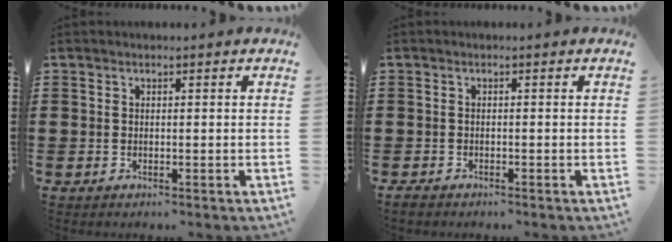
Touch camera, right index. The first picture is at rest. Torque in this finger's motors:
{"motor_torque": [-1.31, 0.83, -1.06, -0.21]}